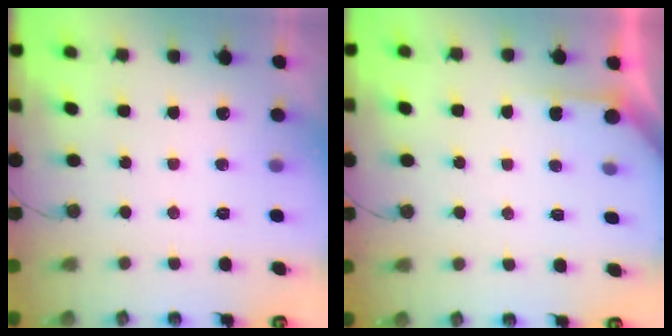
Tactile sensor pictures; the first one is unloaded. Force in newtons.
{"total": 2.9, "press": 2.9, "slide": 0.2}